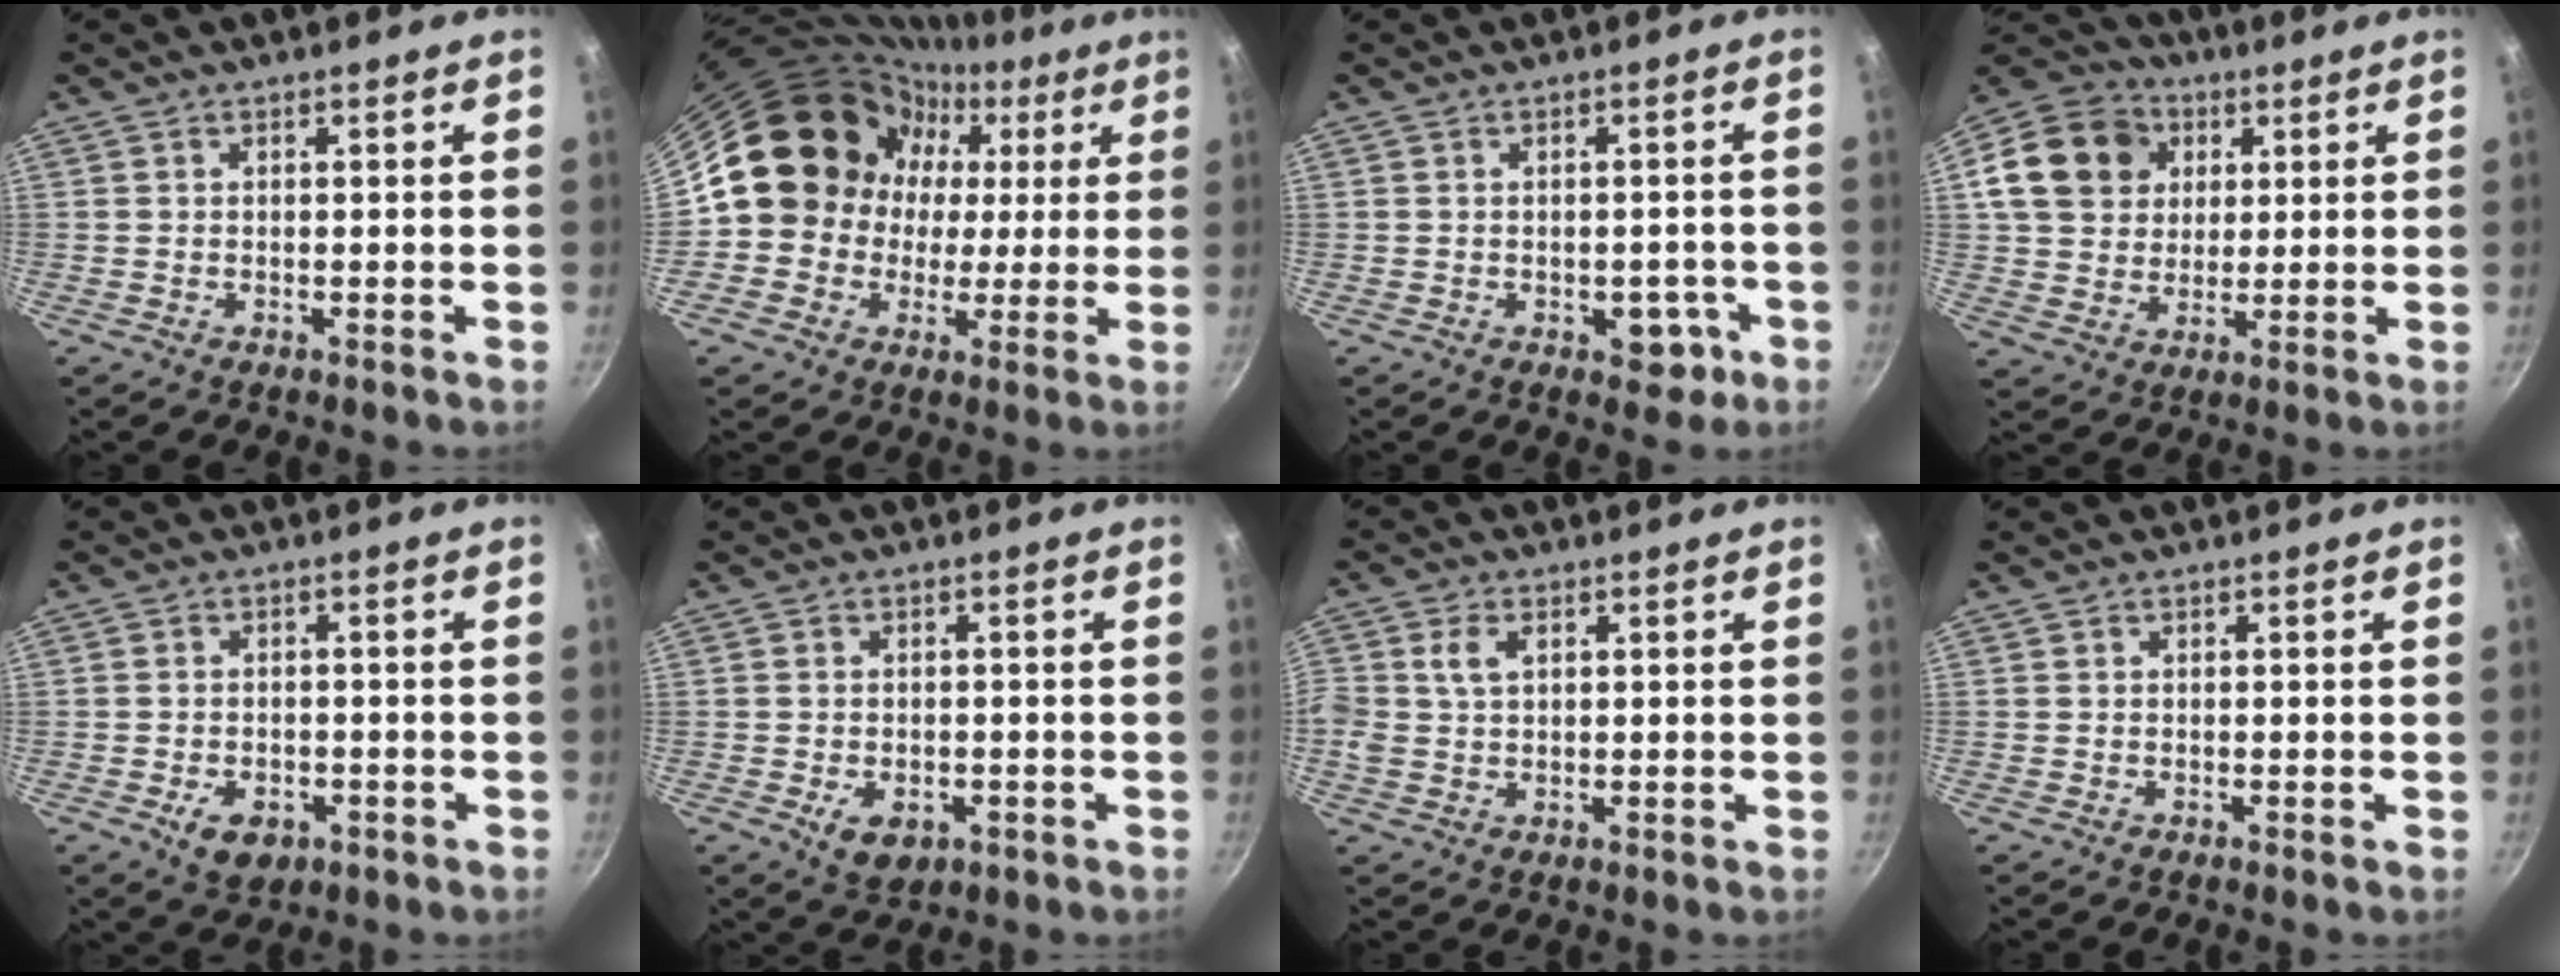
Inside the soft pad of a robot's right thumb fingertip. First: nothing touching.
{"total": 16.9, "force": [2.1, 15.3, 6.9], "torque": [-0.073, 0.029, 0.025]}
{"total": 4.6, "force": [-1.7, 3.1, 2.9], "torque": [-0.009, 0.016, -0.013]}
{"total": 16.1, "force": [4.3, 13.5, 7.6], "torque": [-0.132, 0.018, 0.070]}
{"total": 5.9, "force": [-2.3, 3.9, 3.6], "torque": [-0.045, 0.010, -0.028]}
{"total": 5.5, "force": [-1.8, 3.8, 3.6], "torque": [-0.044, 0.004, -0.019]}
{"total": 4.6, "force": [1.2, 3.2, 3.0], "torque": [-0.055, 0.003, 0.020]}
{"total": 0.0}